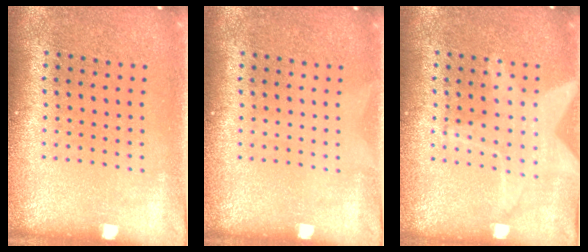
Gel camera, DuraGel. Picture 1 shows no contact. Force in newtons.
{"total": 0.0}
{"total": 1.2, "press": 1.2, "slide": 0.3}